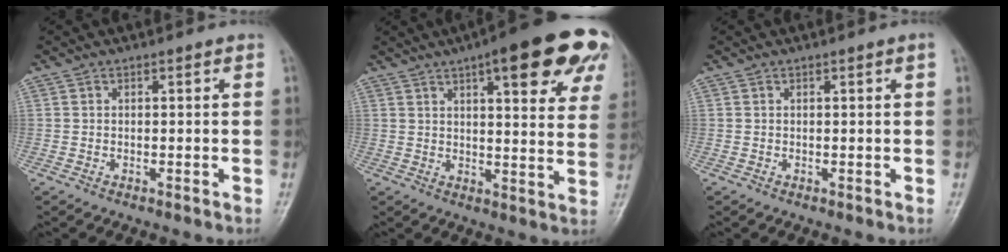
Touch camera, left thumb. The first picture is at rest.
{"total": 21.5, "force": [10.9, 6.3, 17.5], "torque": [-0.202, -0.014, 0.131]}
{"total": 0.6, "force": [0.2, -0.2, 0.5], "torque": [-0.010, 0.001, 0.002]}